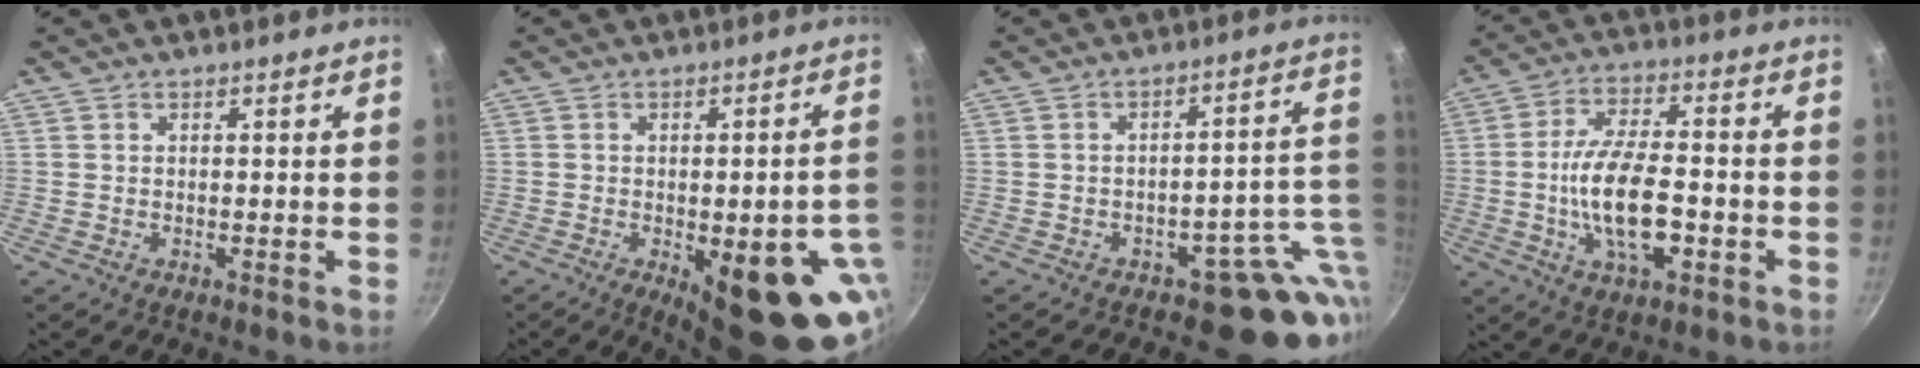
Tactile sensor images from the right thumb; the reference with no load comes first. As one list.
[{"total": 18.6, "force": [-5.8, 6.7, 16.3], "torque": [-0.152, 0.000, -0.061]}, {"total": 10.2, "force": [-2.2, 6.3, 7.8], "torque": [-0.035, 0.022, -0.027]}, {"total": 14.0, "force": [-3.1, 6.1, 12.2], "torque": [-0.214, 0.020, -0.057]}]